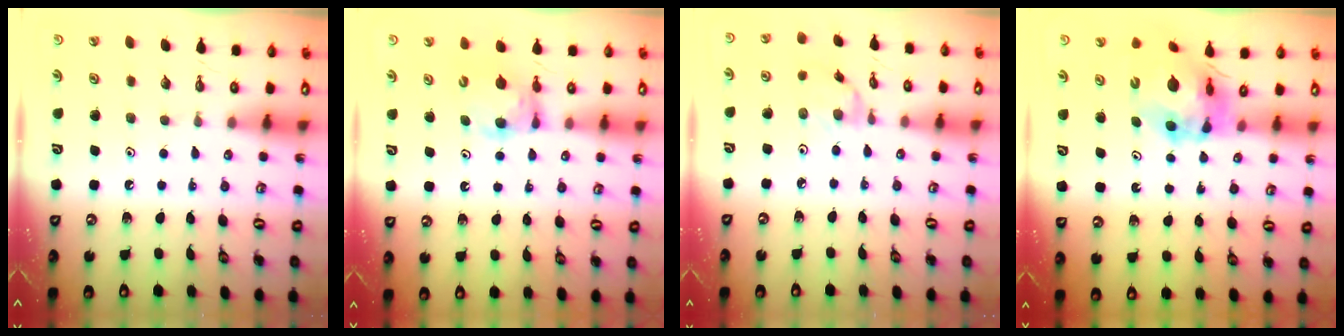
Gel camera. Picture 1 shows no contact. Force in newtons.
{"total": 7.2, "press": 7.2, "slide": 0.3}
{"total": 1.2, "press": 1.1, "slide": 0.3}
{"total": 10.1, "press": 10.1, "slide": 1.2}